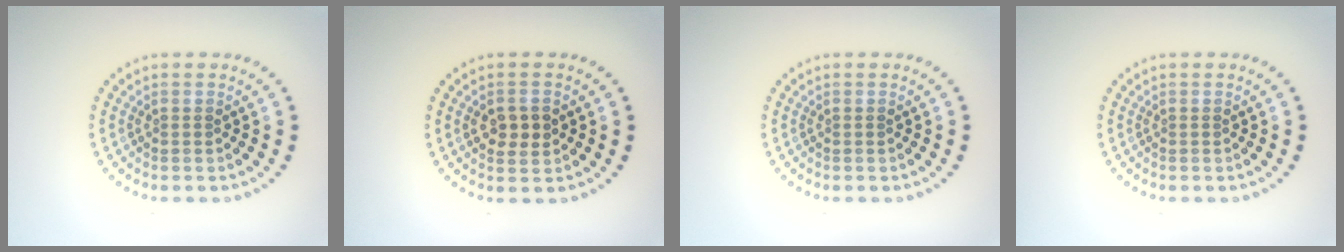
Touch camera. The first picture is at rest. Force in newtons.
{"total": 2.4, "press": 2.4, "slide": 0.2}
{"total": 0.0}
{"total": 0.0}